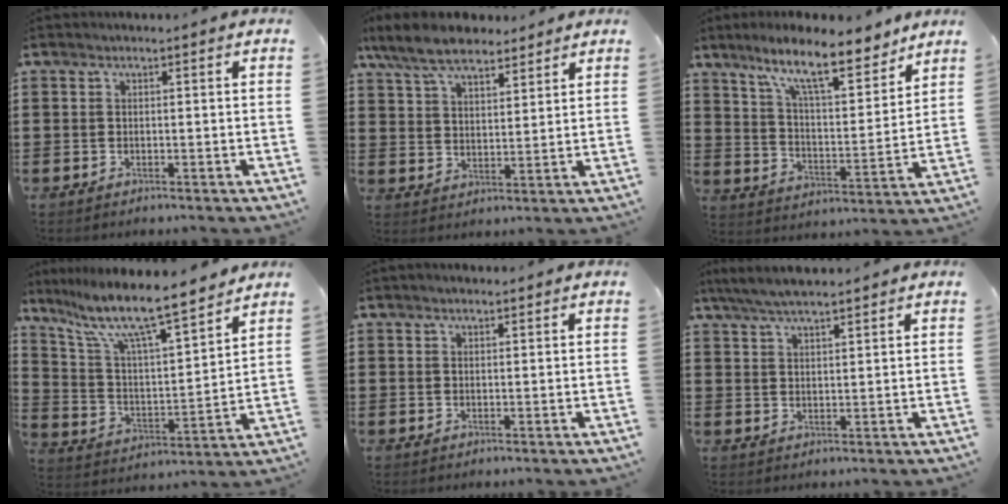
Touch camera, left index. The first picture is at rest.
{"total": 8.7, "force": [7.3, 3.0, 3.7], "torque": [-0.097, -0.009, 0.137]}
{"total": 12.1, "force": [9.3, 2.3, 7.4], "torque": [-0.152, -0.035, 0.160]}
{"total": 10.2, "force": [8.5, 1.0, 5.6], "torque": [-0.144, -0.058, 0.140]}
{"total": 0.9, "force": [0.8, 0.3, 0.4], "torque": [-0.008, 0.003, 0.015]}
{"total": 4.7, "force": [4.2, 0.6, 2.2], "torque": [-0.053, -0.006, 0.078]}